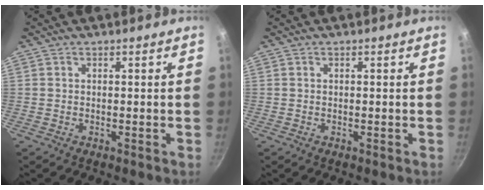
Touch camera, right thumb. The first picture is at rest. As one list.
[{"total": 0.0}]